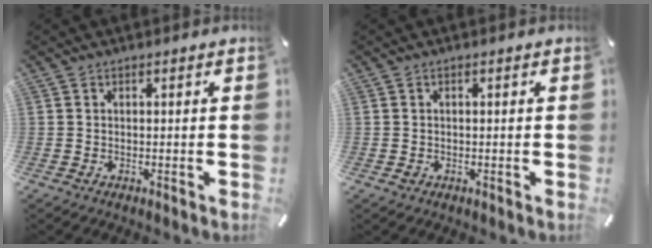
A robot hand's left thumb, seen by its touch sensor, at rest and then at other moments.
{"total": 1.0, "force": [-0.2, 0.8, 0.5], "torque": [-0.010, 0.003, -0.006]}